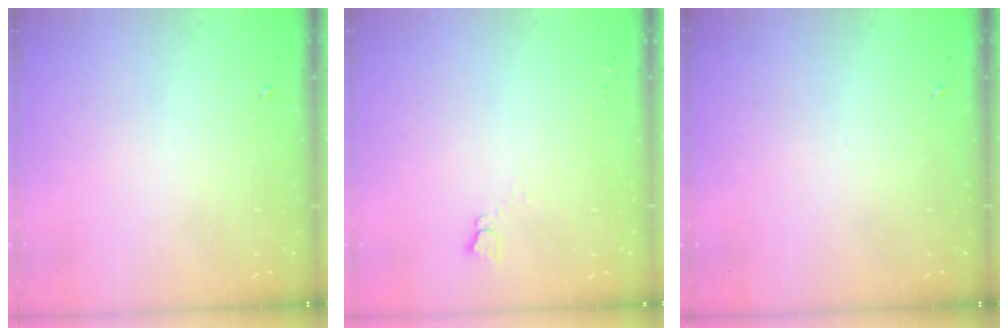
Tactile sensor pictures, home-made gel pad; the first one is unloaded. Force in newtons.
{"total": 2.7, "press": 2.7, "slide": 0.3}
{"total": 0.0}